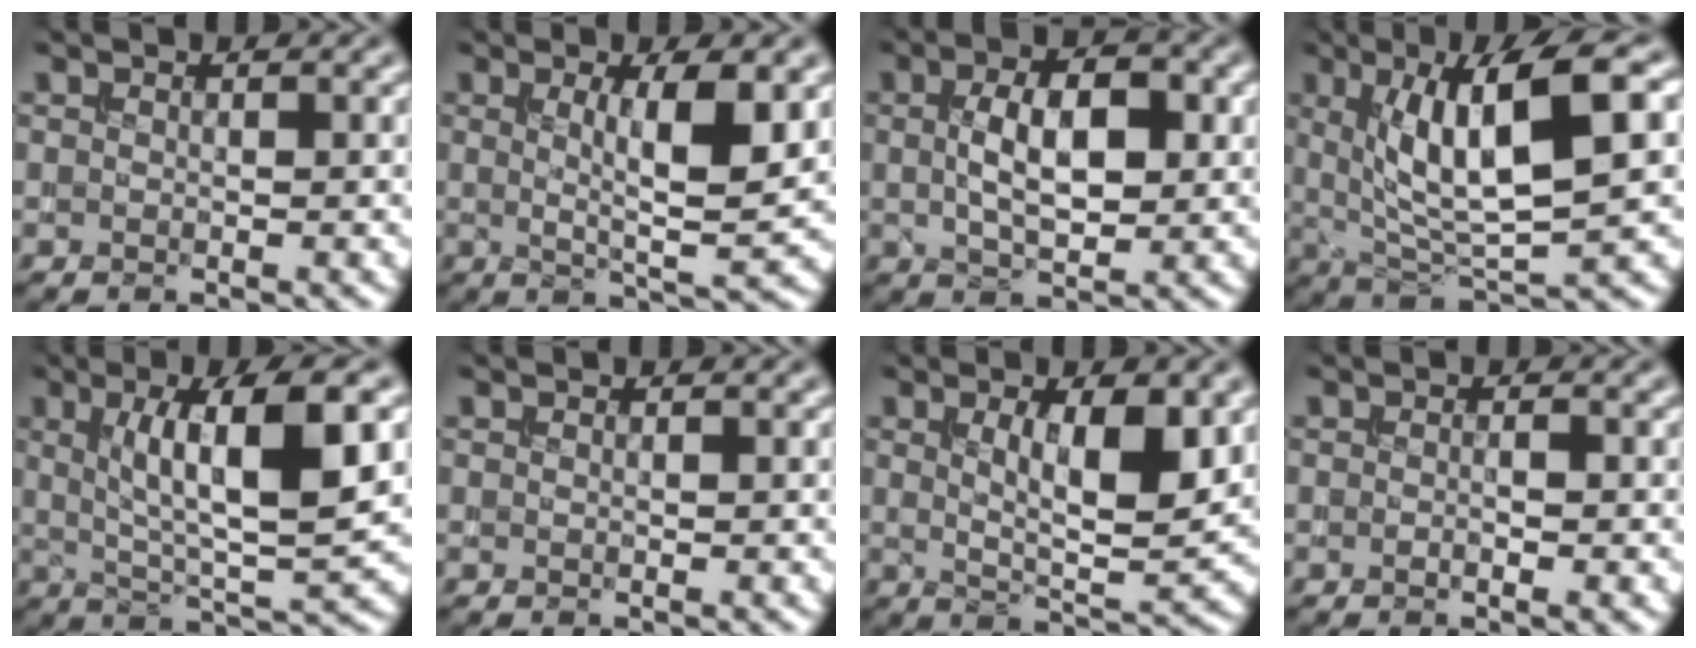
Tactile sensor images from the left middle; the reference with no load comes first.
{"total": 6.2, "force": [1.1, 1.3, 5.9], "torque": [-0.093, -0.010, 0.020]}
{"total": 6.1, "force": [0.6, 2.9, 5.4], "torque": [-0.096, 0.005, 0.011]}
{"total": 10.5, "force": [2.7, 2.7, 9.8], "torque": [-0.154, 0.003, 0.051]}
{"total": 9.3, "force": [2.2, 2.3, 8.7], "torque": [-0.134, -0.002, 0.041]}
{"total": 0.0}
{"total": 6.1, "force": [1.4, 1.8, 5.6], "torque": [-0.094, -0.009, 0.029]}
{"total": 1.3, "force": [-0.4, 0.1, 1.2], "torque": [-0.017, -0.003, -0.006]}